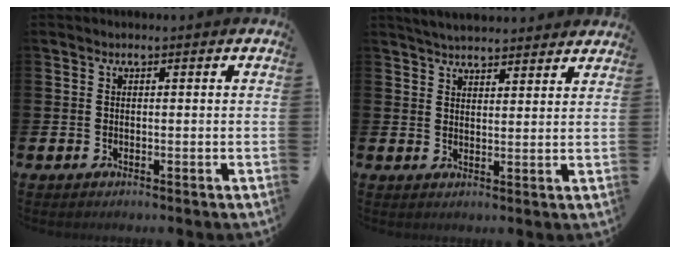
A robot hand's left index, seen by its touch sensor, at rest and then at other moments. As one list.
[{"total": 4.3, "force": [4.2, 0.5, 0.4], "torque": [-0.014, -0.021, 0.077]}]